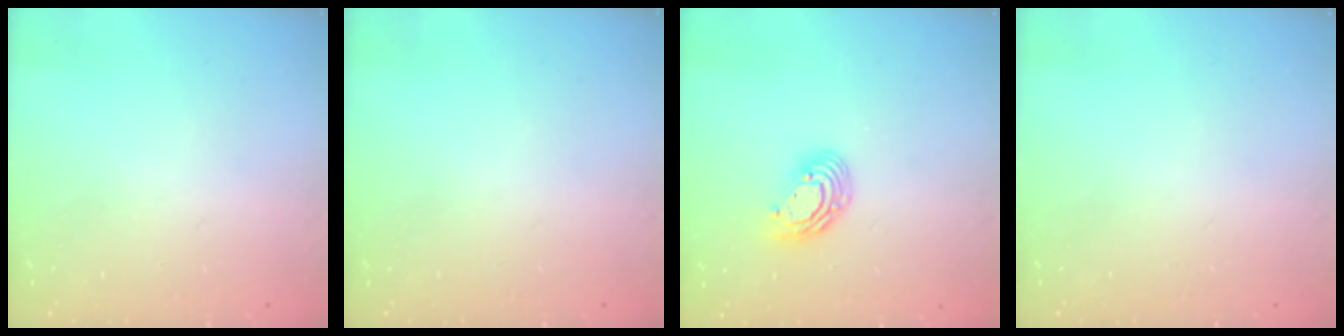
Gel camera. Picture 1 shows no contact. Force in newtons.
{"total": 0.0}
{"total": 9.1, "press": 9.1, "slide": 1.1}
{"total": 0.0}